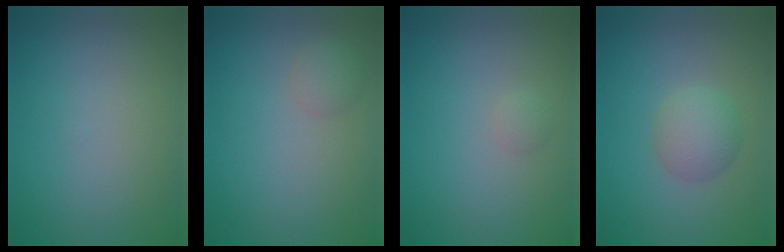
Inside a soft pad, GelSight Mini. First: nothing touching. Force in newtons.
{"total": 1.5, "press": 1.5, "slide": 0.1}
{"total": 0.7, "press": 0.7, "slide": 0.0}
{"total": 2.7, "press": 2.7, "slide": 0.1}